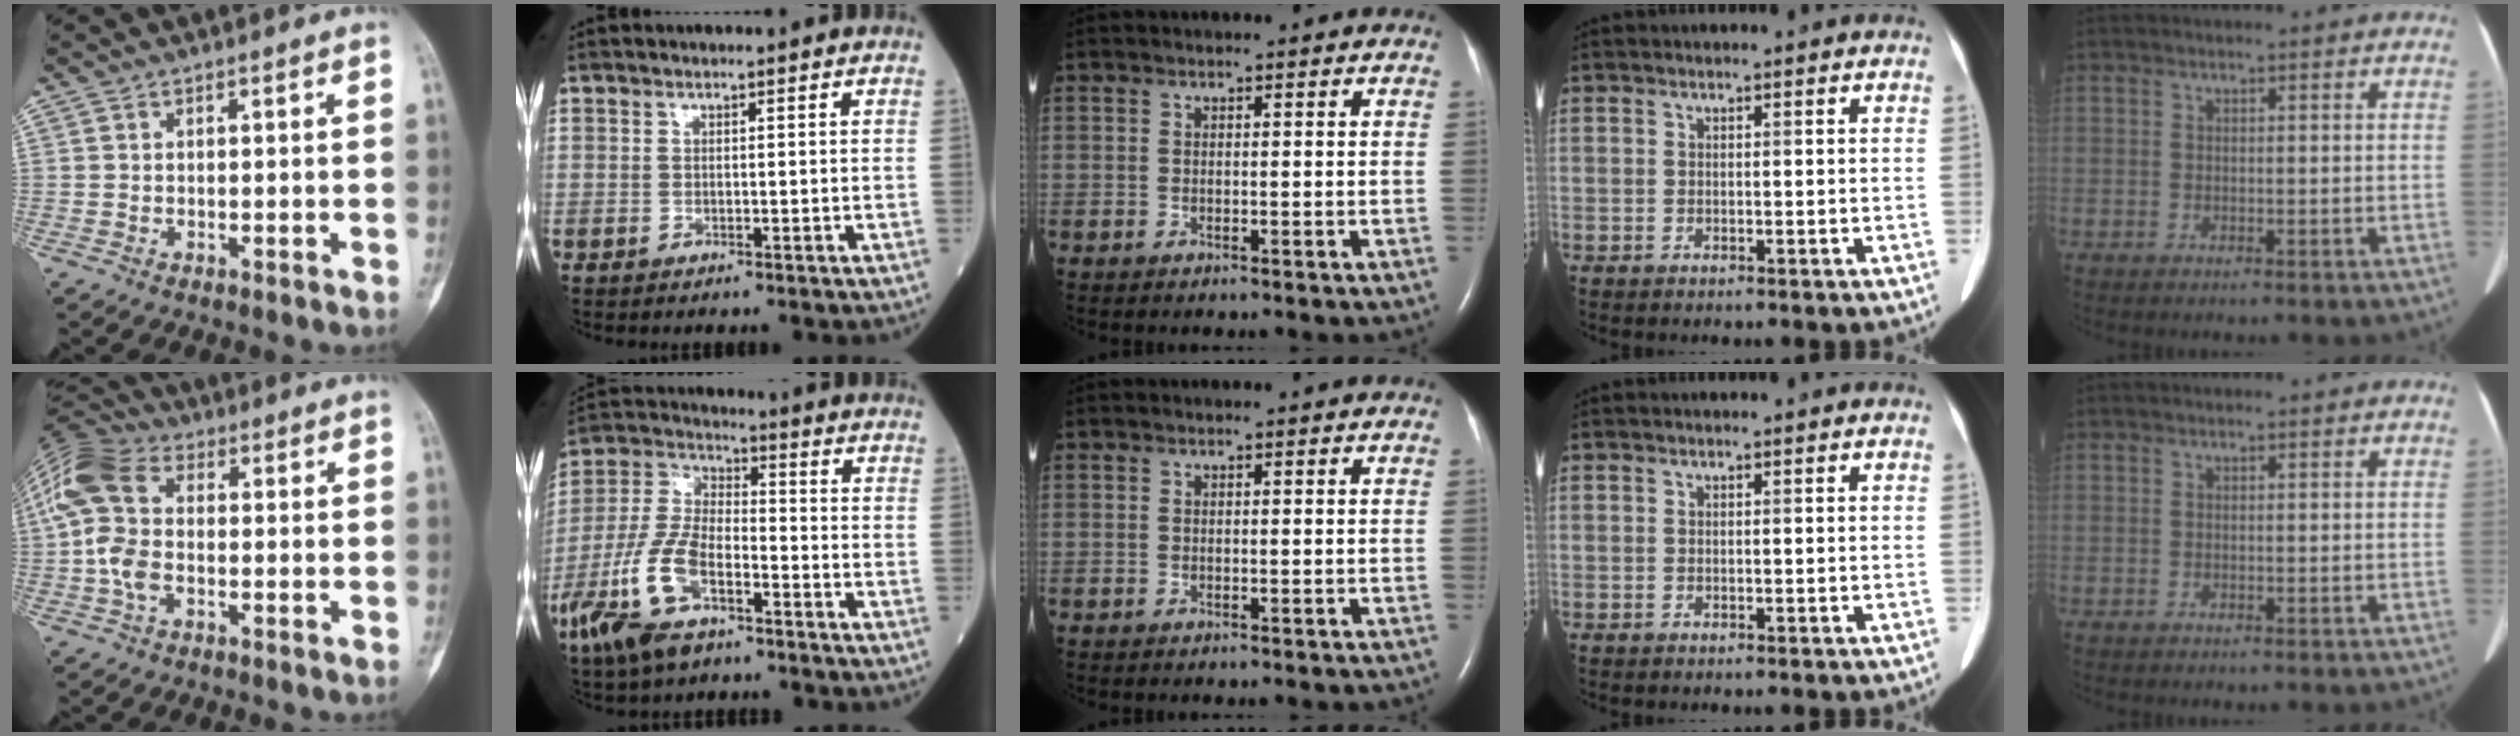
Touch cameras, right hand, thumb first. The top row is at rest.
{"thumb": {"total": 13.4, "force": [-0.2, 8.3, 10.4], "torque": [-0.230, 0.026, -0.015]}, "index": {"total": 13.8, "force": [-7.1, 5.5, 10.6], "torque": [-0.241, -0.006, -0.135]}}